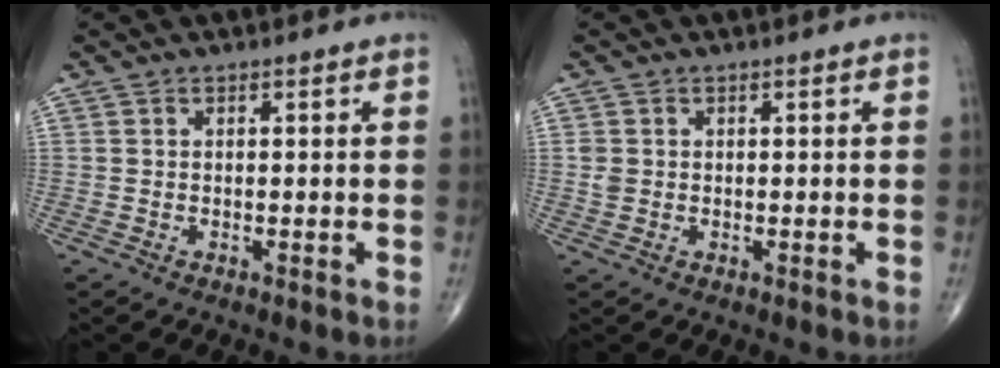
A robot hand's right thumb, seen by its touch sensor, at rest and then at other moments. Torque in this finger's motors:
{"motor_torque": [0.26, 0.62, 0.38, 0.19, 0.01]}